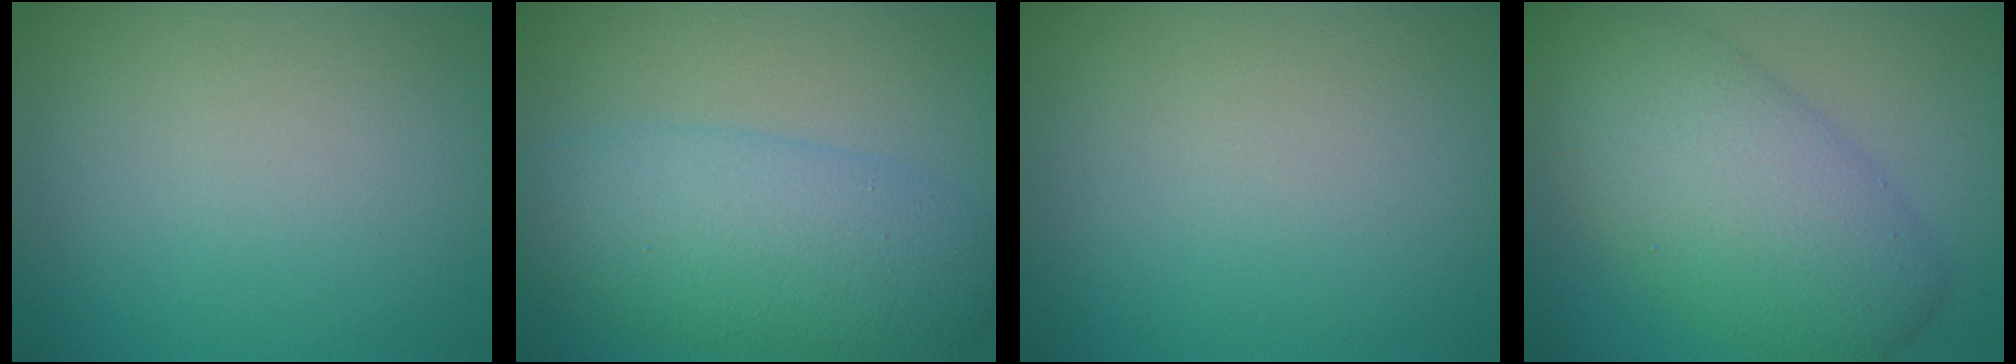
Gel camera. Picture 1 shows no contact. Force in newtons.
{"total": 7.2, "press": 7.2, "slide": 0.1}
{"total": 0.0}
{"total": 9.3, "press": 9.3, "slide": 0.1}